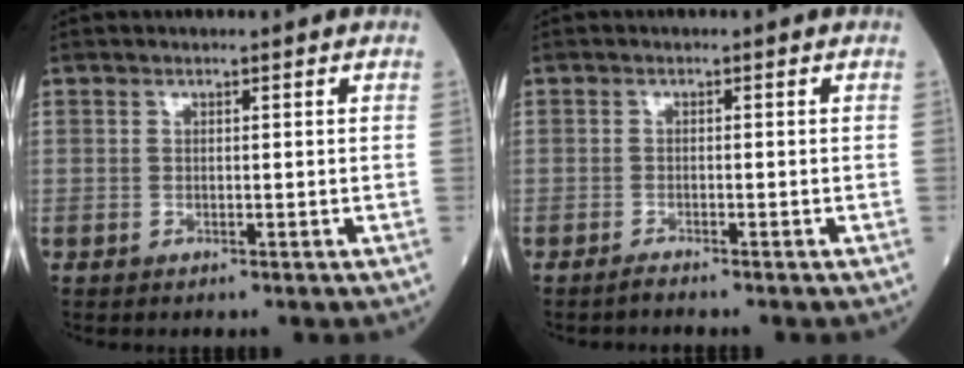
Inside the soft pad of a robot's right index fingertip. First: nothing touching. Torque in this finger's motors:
{"motor_torque": [-0.09, -0.17, 0.06, 0.02]}